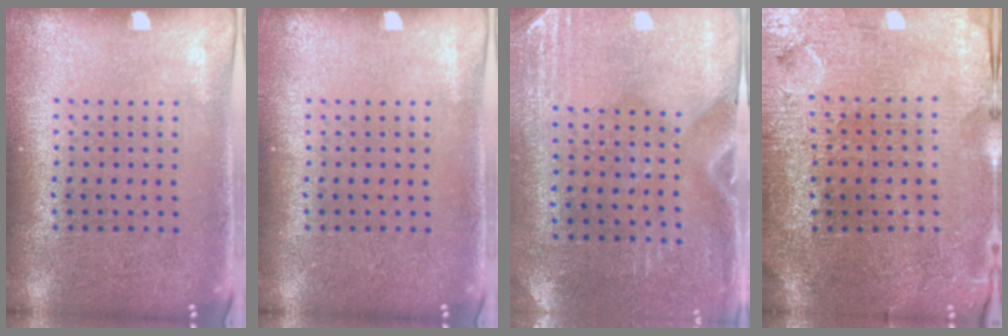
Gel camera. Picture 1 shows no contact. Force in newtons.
{"total": 0.0}
{"total": 3.0, "press": 2.6, "slide": 1.5}
{"total": 3.6, "press": 3.4, "slide": 1.4}